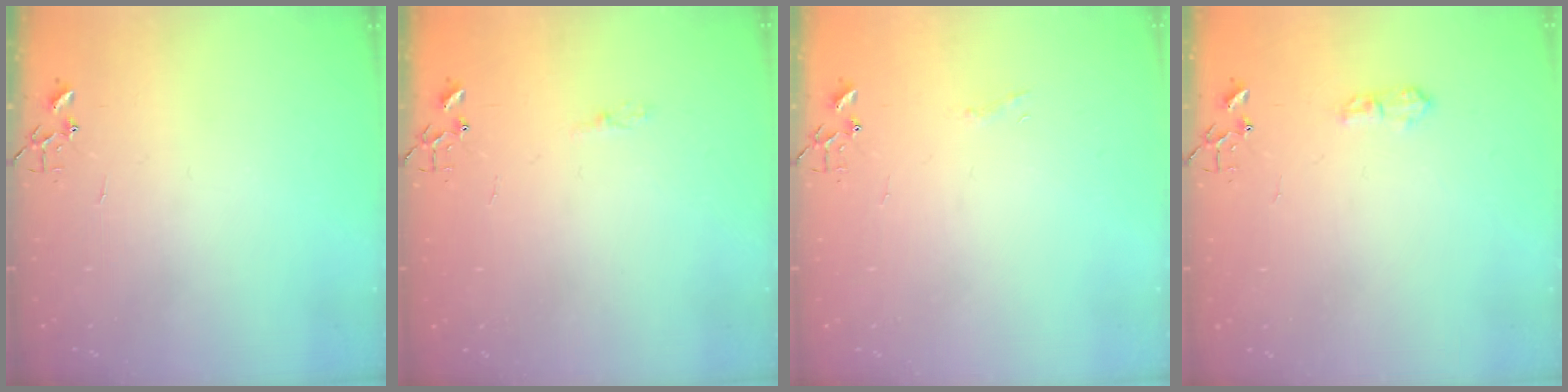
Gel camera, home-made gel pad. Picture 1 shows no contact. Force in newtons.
{"total": 3.3, "press": 3.3, "slide": 0.4}
{"total": 4.2, "press": 4.2, "slide": 0.3}
{"total": 7.1, "press": 7.0, "slide": 0.9}